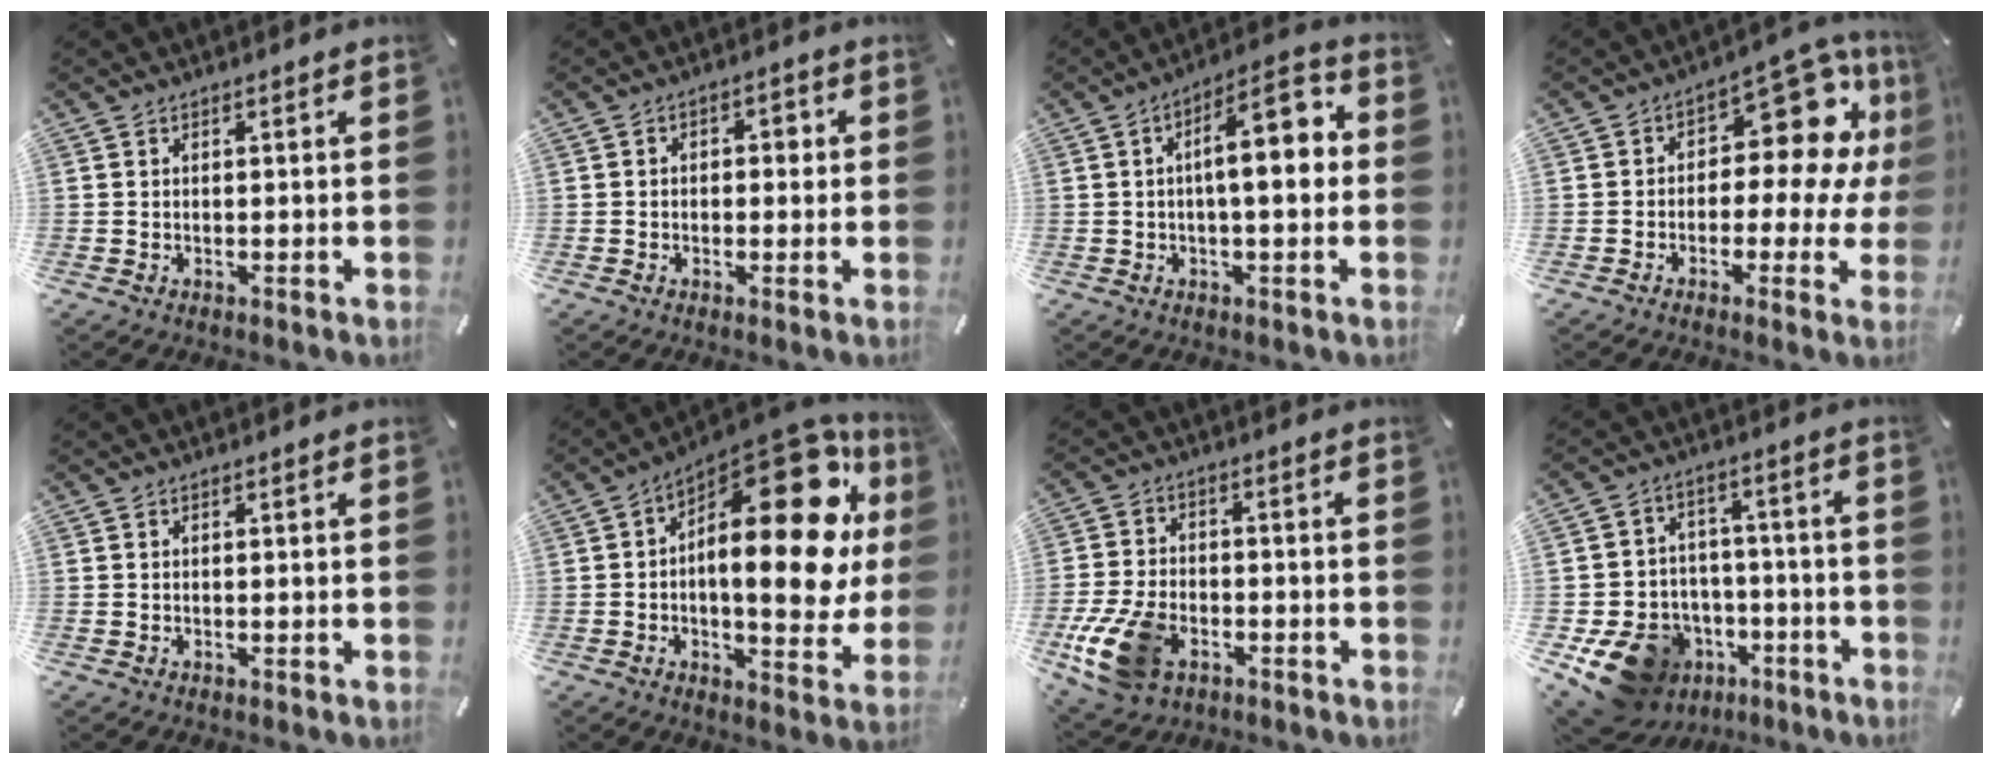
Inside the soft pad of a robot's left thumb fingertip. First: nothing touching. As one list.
[{"total": 2.8, "force": [-0.9, 2.1, 1.6], "torque": [-0.022, 0.009, -0.023]}, {"total": 12.4, "force": [1.2, 4.5, 11.5], "torque": [-0.161, -0.007, 0.012]}, {"total": 15.0, "force": [5.0, 8.7, 11.2], "torque": [-0.143, -0.036, 0.081]}, {"total": 0.0}, {"total": 29.0, "force": [8.5, 13.3, 24.3], "torque": [-0.338, -0.076, 0.152]}, {"total": 13.2, "force": [-5.4, 8.6, 8.4], "torque": [-0.185, 0.019, -0.095]}, {"total": 14.9, "force": [-7.4, 11.7, 5.6], "torque": [-0.098, 0.044, -0.111]}]